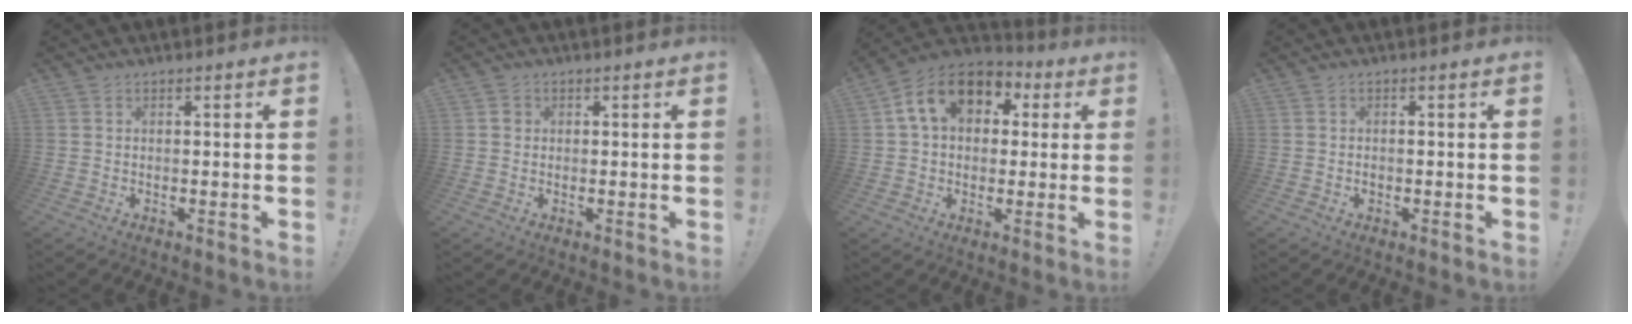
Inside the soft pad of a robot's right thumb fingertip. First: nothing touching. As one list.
[{"total": 1.4, "force": [0.1, 1.3, 0.5], "torque": [-0.002, 0.002, 0.001]}, {"total": 14.8, "force": [4.8, 10.4, 9.5], "torque": [-0.150, 0.006, 0.090]}, {"total": 0.8, "force": [-0.5, 0.6, 0.3], "torque": [-0.006, 0.002, -0.009]}]